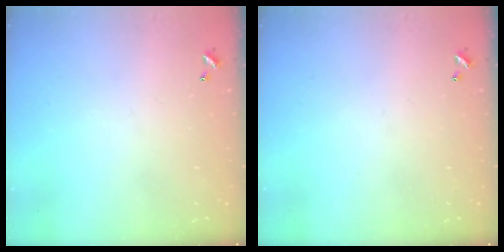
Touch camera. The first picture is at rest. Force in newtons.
{"total": 0.0}